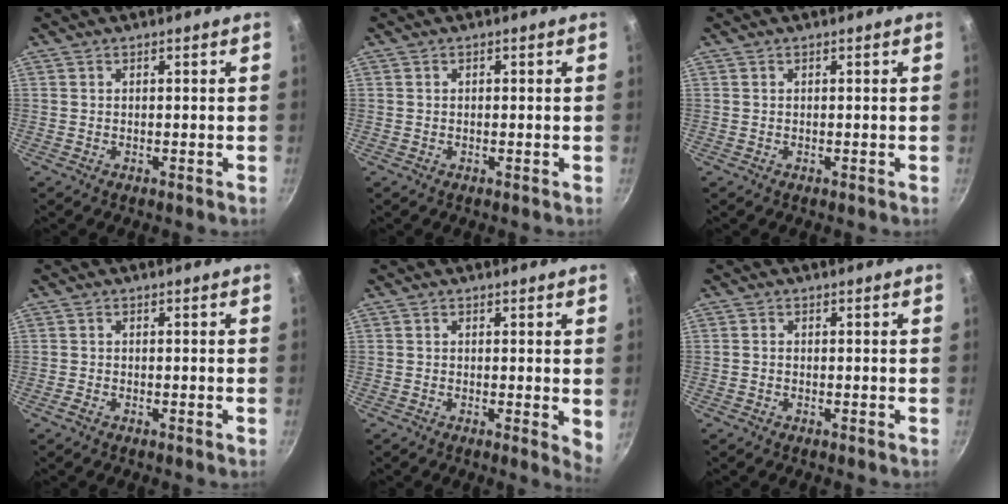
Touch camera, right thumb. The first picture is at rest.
{"total": 0.7, "force": [0.1, 0.5, 0.4], "torque": [-0.004, 0.004, 0.002]}
{"total": 0.0}
{"total": 1.0, "force": [-0.6, 0.1, 0.7], "torque": [-0.028, 0.005, -0.019]}
{"total": 3.4, "force": [0.3, 1.1, 3.2], "torque": [-0.035, -0.009, 0.000]}
{"total": 0.5, "force": [-0.3, 0.4, 0.2], "torque": [-0.003, 0.002, -0.009]}